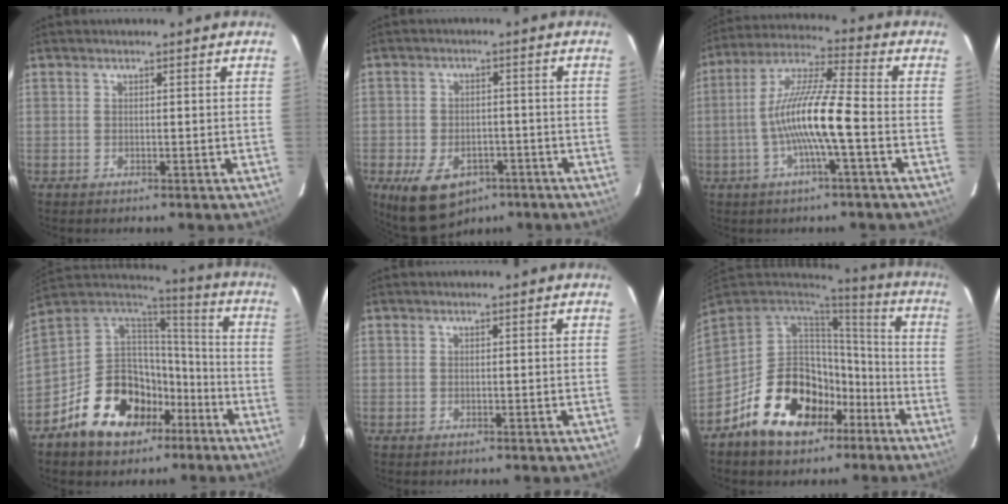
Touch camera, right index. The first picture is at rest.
{"total": 12.2, "force": [-6.9, 7.7, 6.4], "torque": [-0.148, -0.012, -0.095]}
{"total": 12.6, "force": [-3.0, 0.7, 12.2], "torque": [-0.239, 0.012, -0.060]}
{"total": 19.8, "force": [-10.1, 13.1, 11.0], "torque": [-0.235, 0.024, -0.152]}
{"total": 0.0}
{"total": 20.3, "force": [-9.2, 13.2, 12.3], "torque": [-0.256, 0.013, -0.134]}